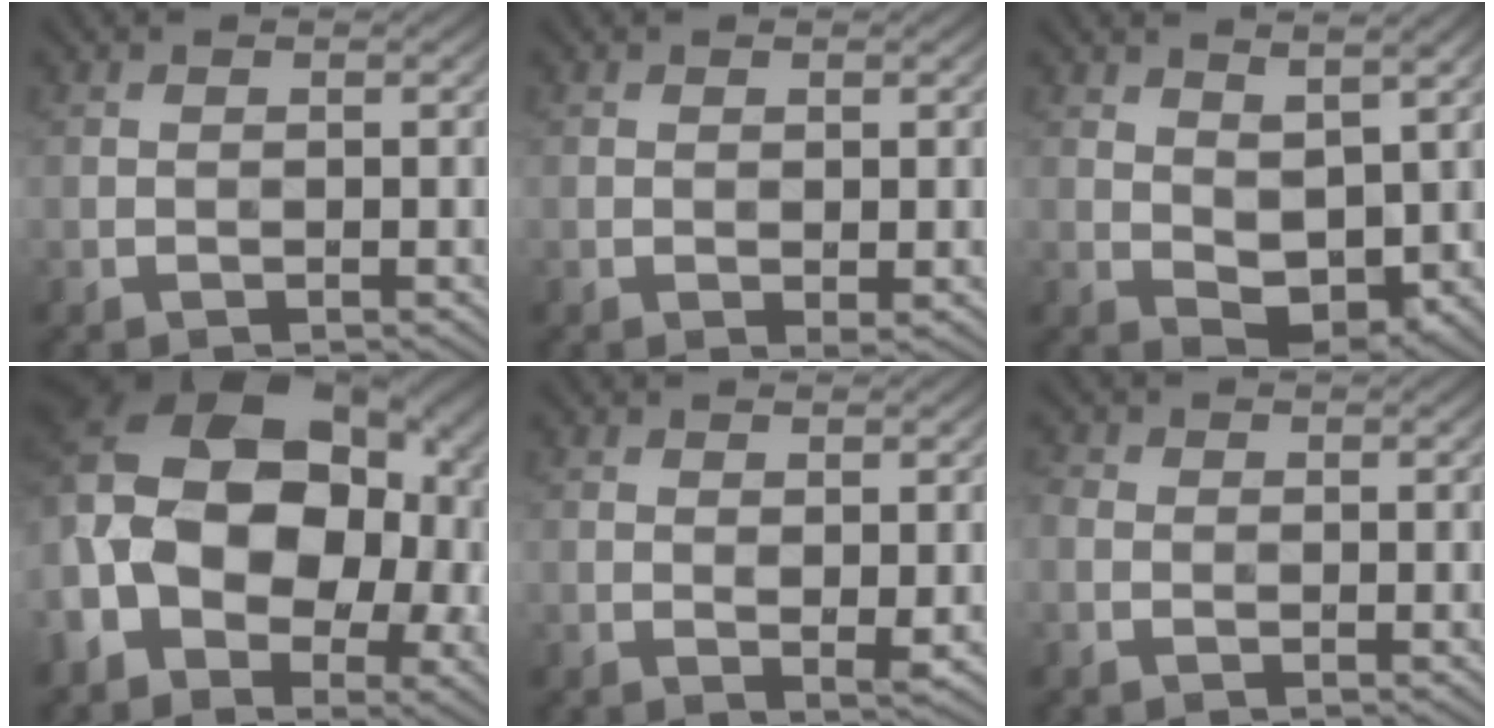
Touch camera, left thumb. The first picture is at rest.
{"total": 0.8, "force": [0.1, 0.3, 0.7], "torque": [-0.010, -0.003, -0.001]}
{"total": 5.3, "force": [2.5, 2.8, 3.8], "torque": [-0.070, -0.007, 0.048]}
{"total": 20.4, "force": [-1.1, 15.0, 13.7], "torque": [-0.259, 0.003, -0.036]}
{"total": 1.6, "force": [0.5, 0.6, 1.4], "torque": [-0.026, -0.008, 0.012]}
{"total": 1.4, "force": [-0.2, 1.2, 0.6], "torque": [-0.013, -0.001, -0.008]}